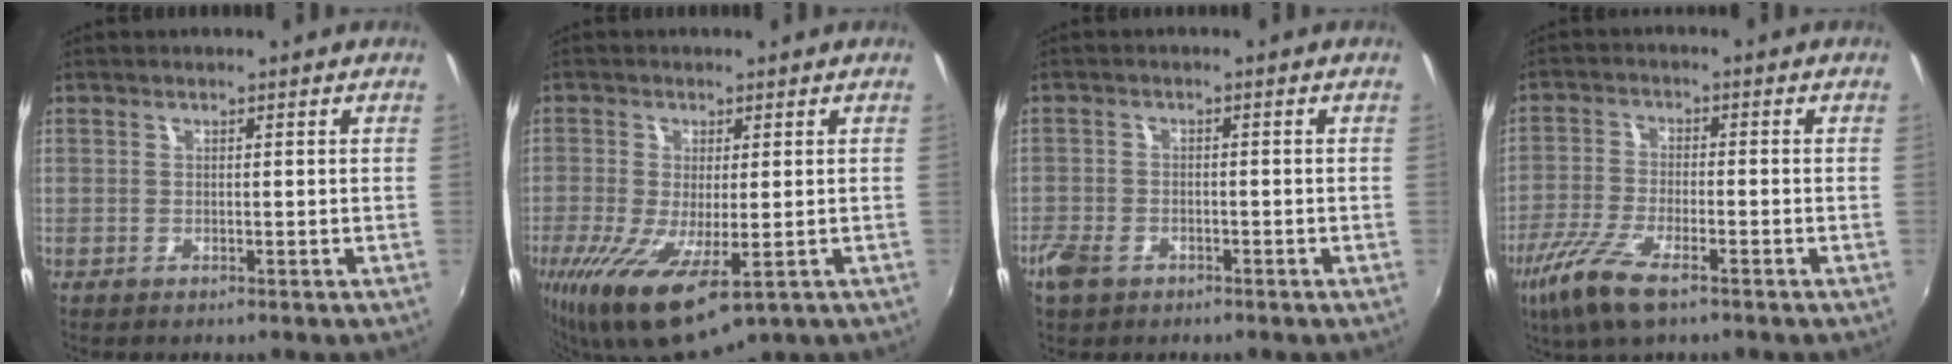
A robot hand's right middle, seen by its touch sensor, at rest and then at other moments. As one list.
[{"total": 11.8, "force": [-4.7, 4.3, 9.8], "torque": [-0.205, -0.048, -0.077]}, {"total": 4.7, "force": [-3.1, 2.6, 2.3], "torque": [-0.060, -0.009, -0.062]}, {"total": 9.7, "force": [-6.1, 2.8, 7.0], "torque": [-0.165, -0.024, -0.120]}]